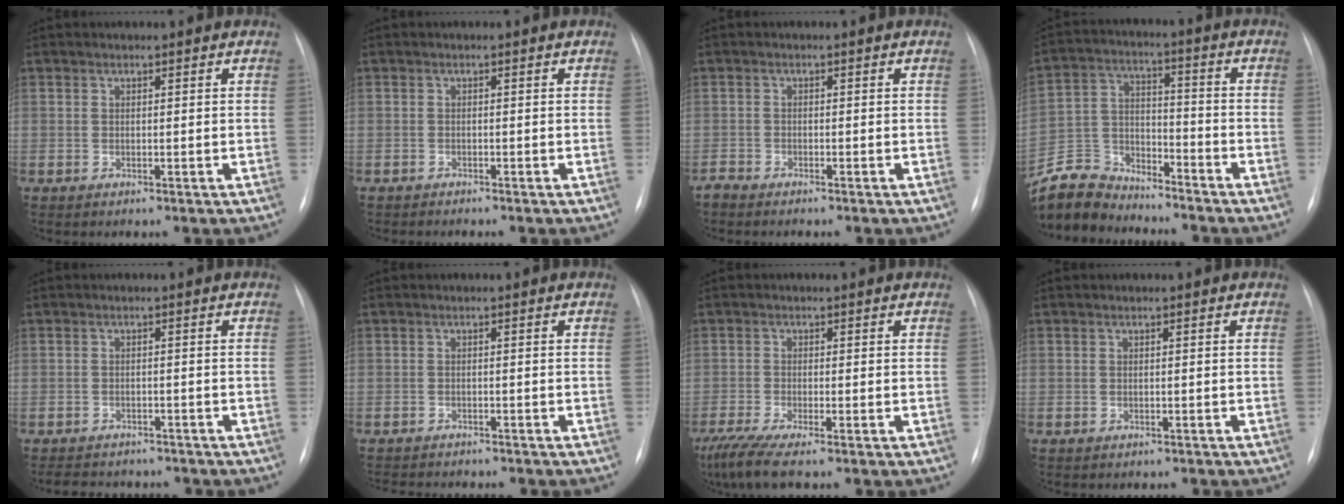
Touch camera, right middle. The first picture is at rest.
{"total": 1.5, "force": [-1.4, 0.3, 0.5], "torque": [-0.007, -0.004, -0.019]}
{"total": 1.7, "force": [-1.6, 0.2, 0.4], "torque": [-0.008, -0.004, -0.026]}
{"total": 10.1, "force": [-9.7, 2.8, 0.5], "torque": [-0.017, 0.014, -0.189]}
{"total": 8.7, "force": [-7.8, 3.1, 2.3], "torque": [-0.038, 0.005, -0.096]}
{"total": 8.2, "force": [-7.6, 1.8, 2.6], "torque": [-0.037, -0.003, -0.098]}
{"total": 6.0, "force": [-4.5, 0.1, 4.0], "torque": [-0.077, -0.021, -0.082]}
{"total": 1.3, "force": [-1.1, 0.5, 0.2], "torque": [-0.006, -0.001, -0.014]}